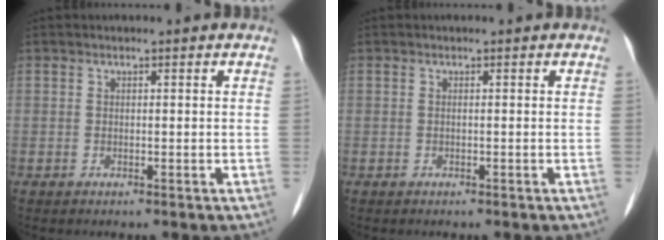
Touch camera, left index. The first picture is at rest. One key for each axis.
{"total": 0.0}